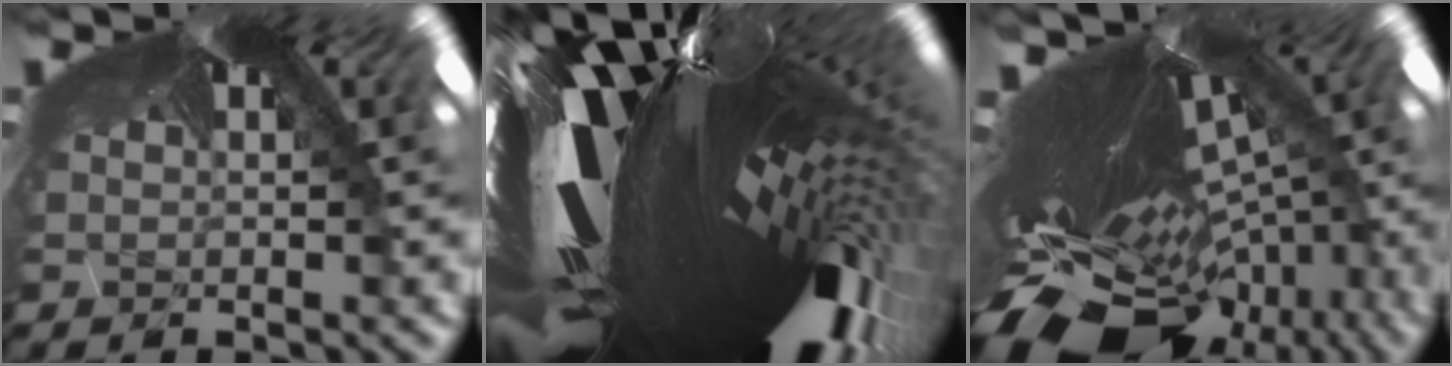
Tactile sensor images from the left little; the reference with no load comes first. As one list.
[{"total": 8.0, "force": [-6.8, 1.0, 4.1], "torque": [-0.099, -0.129, -0.071]}, {"total": 10.0, "force": [-9.7, 1.4, 1.9], "torque": [-0.047, -0.097, -0.125]}]